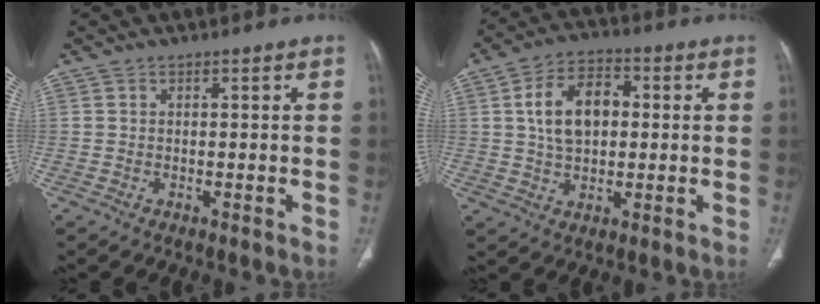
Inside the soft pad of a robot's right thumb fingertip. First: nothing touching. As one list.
[{"total": 11.0, "force": [1.7, 7.1, 8.3], "torque": [-0.131, 0.013, 0.029]}]